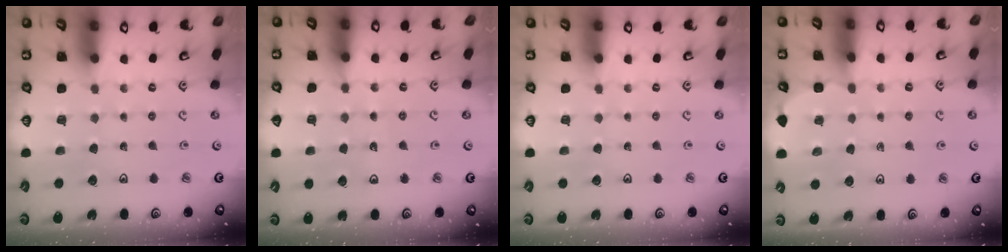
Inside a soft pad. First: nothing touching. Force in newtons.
{"total": 5.4, "press": 4.7, "slide": 2.7}
{"total": 0.0}
{"total": 2.6, "press": 2.6, "slide": 0.3}